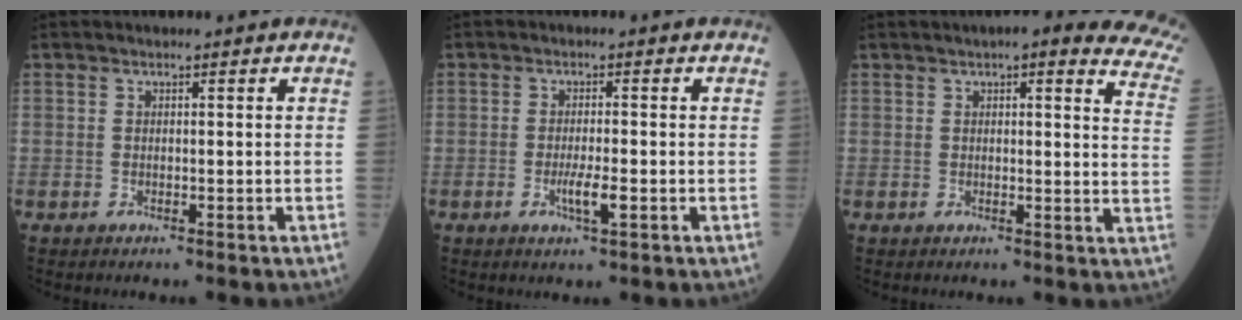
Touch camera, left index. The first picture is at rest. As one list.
[{"total": 3.2, "force": [-1.2, 0.3, 3.0], "torque": [-0.059, -0.003, -0.019]}, {"total": 15.8, "force": [12.0, 3.0, 9.9], "torque": [-0.109, -0.011, 0.111]}]